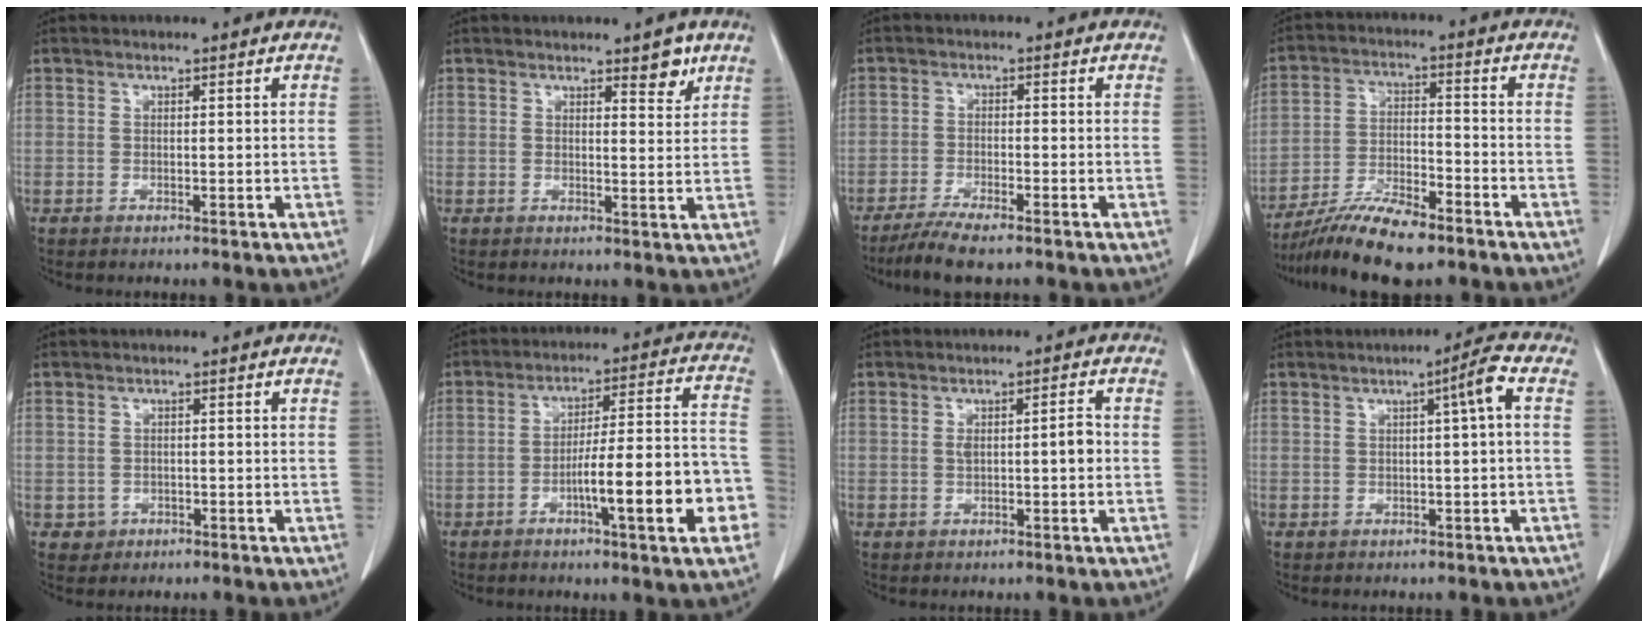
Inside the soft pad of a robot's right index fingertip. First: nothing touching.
{"total": 3.1, "force": [2.2, 0.9, 1.9], "torque": [-0.021, -0.010, 0.030]}
{"total": 5.9, "force": [-4.7, 0.5, 3.7], "torque": [-0.066, -0.015, -0.079]}
{"total": 12.1, "force": [-9.8, 2.6, 6.6], "torque": [-0.117, -0.008, -0.173]}
{"total": 1.7, "force": [-0.6, 1.6, 0.0], "torque": [0.005, 0.007, -0.007]}
{"total": 14.9, "force": [-5.2, 1.4, 13.9], "torque": [-0.192, 0.017, -0.074]}
{"total": 3.4, "force": [0.0, 0.7, 3.3], "torque": [-0.056, 0.010, 0.003]}
{"total": 3.6, "force": [0.6, -0.5, 3.5], "torque": [-0.053, 0.007, 0.010]}